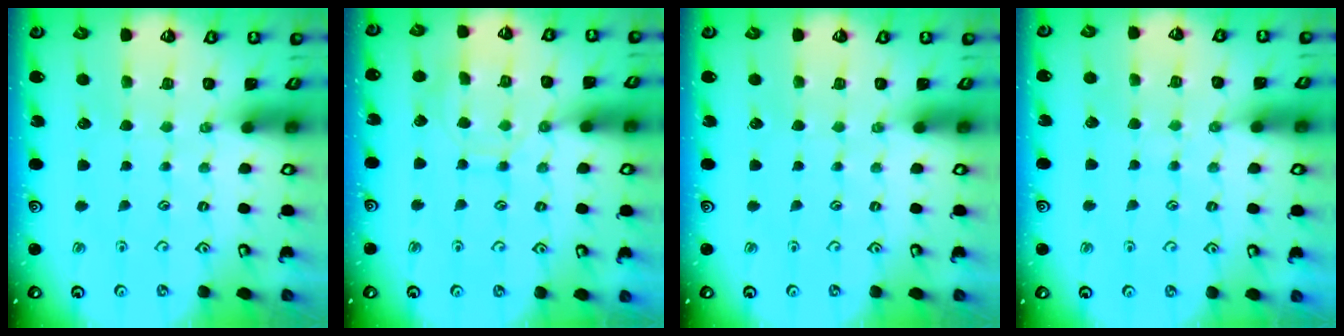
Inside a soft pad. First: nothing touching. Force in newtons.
{"total": 9.2, "press": 9.2, "slide": 0.9}
{"total": 0.0}
{"total": 5.0, "press": 5.0, "slide": 0.5}